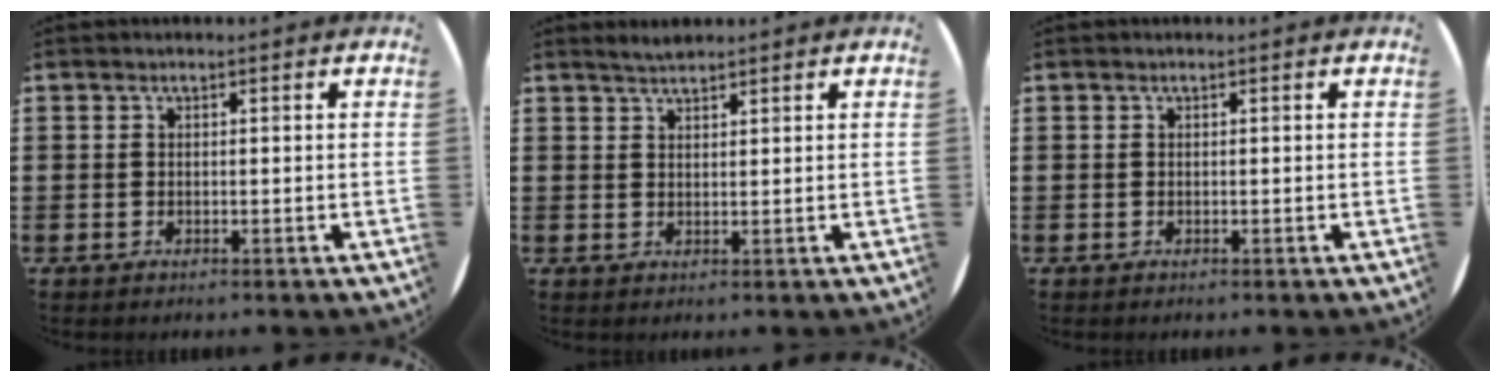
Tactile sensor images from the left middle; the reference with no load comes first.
{"total": 1.8, "force": [1.7, 0.1, 0.3], "torque": [-0.007, 0.002, 0.032]}
{"total": 0.0}